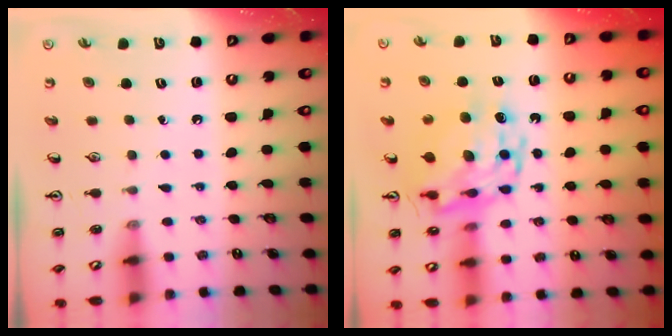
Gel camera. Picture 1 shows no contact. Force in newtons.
{"total": 14.8, "press": 14.7, "slide": 1.3}